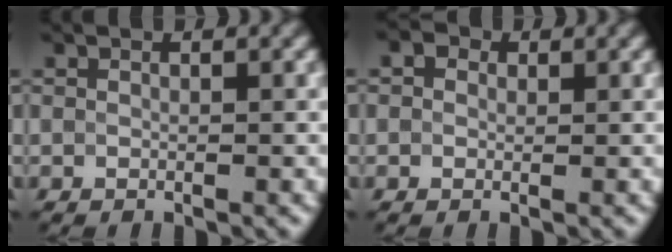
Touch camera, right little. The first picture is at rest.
{"total": 1.7, "force": [0.7, 1.3, 0.8], "torque": [-0.009, 0.004, -0.005]}